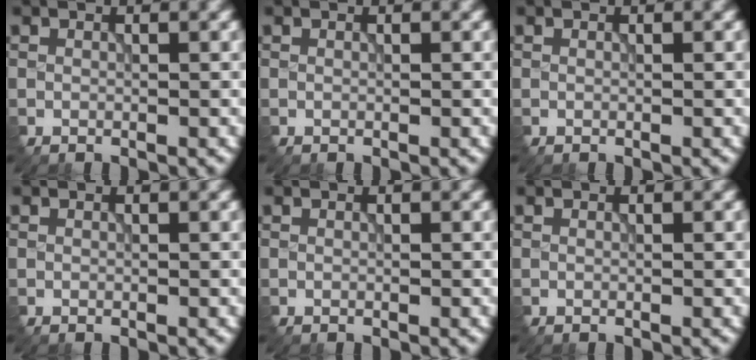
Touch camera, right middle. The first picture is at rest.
{"total": 0.0}
{"total": 0.0}
{"total": 0.0}
{"total": 0.0}
{"total": 0.0}